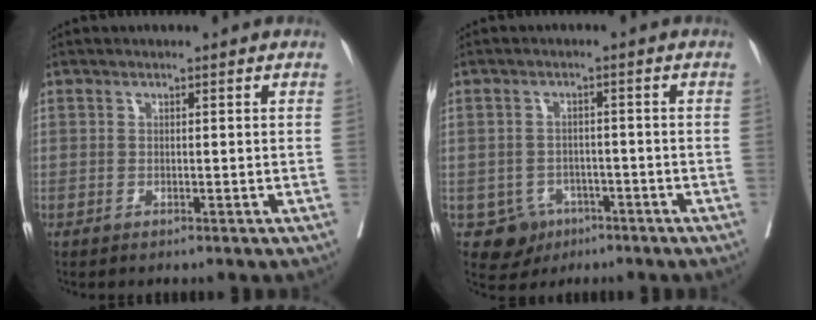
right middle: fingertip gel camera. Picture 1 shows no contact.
{"total": 4.1, "force": [-2.0, 3.5, 0.7], "torque": [-0.005, 0.007, -0.025]}